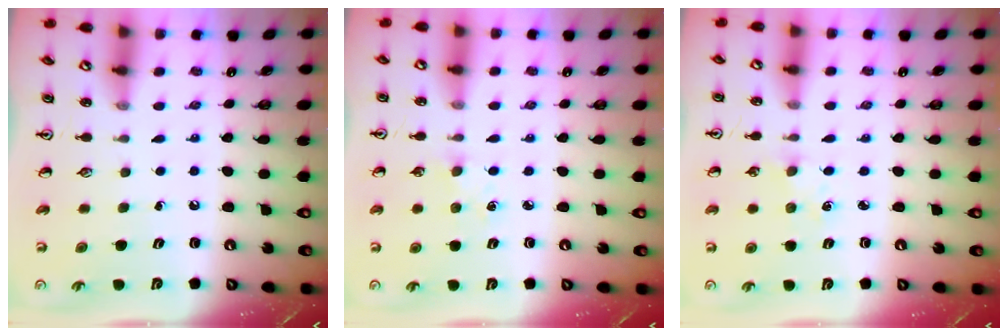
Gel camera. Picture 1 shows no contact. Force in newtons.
{"total": 2.7, "press": 2.7, "slide": 0.4}
{"total": 1.3, "press": 1.3, "slide": 0.2}